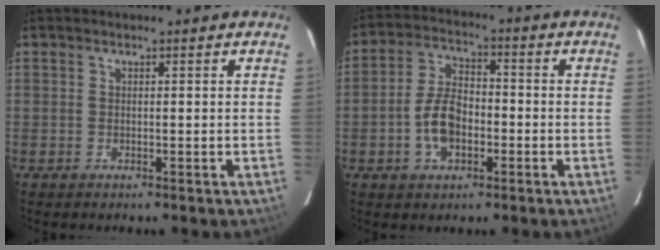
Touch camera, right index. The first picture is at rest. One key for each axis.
{"total": 8.4, "fx": -2.6, "fy": 5.0, "fz": 6.2, "tx": -0.123, "ty": 0.015, "tz": -0.041}